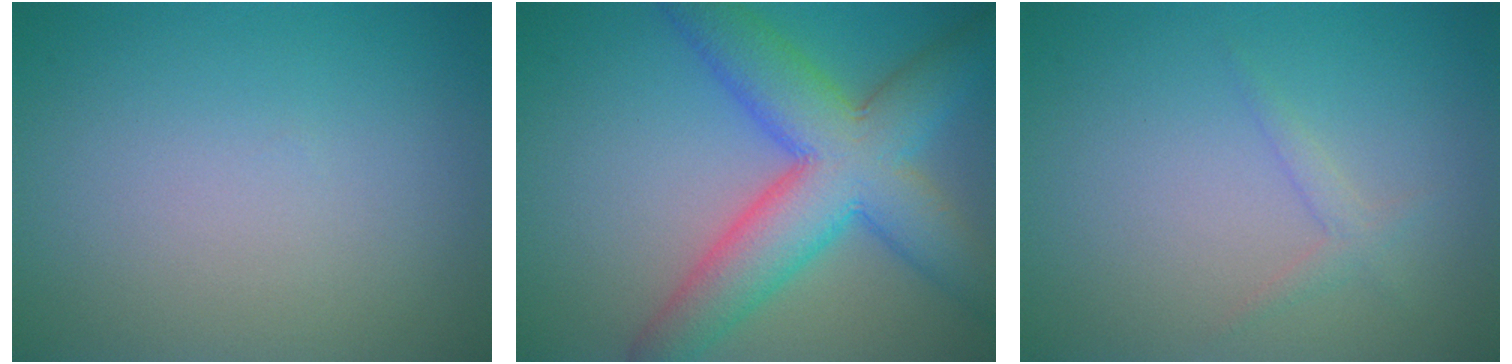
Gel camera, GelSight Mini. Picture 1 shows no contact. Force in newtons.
{"total": 9.5, "press": 9.5, "slide": 0.4}
{"total": 1.1, "press": 1.1, "slide": 0.1}